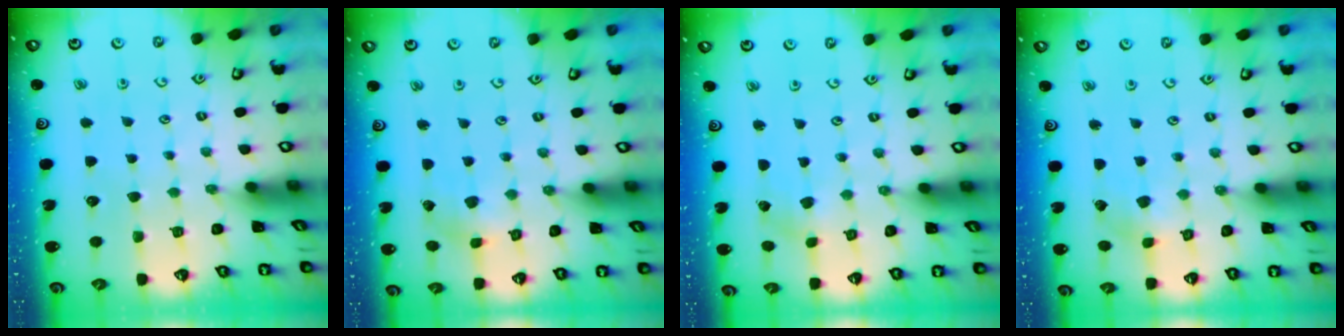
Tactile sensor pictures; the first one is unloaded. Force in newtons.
{"total": 1.5, "press": 1.5, "slide": 0.2}
{"total": 0.0}
{"total": 2.0, "press": 2.0, "slide": 0.2}